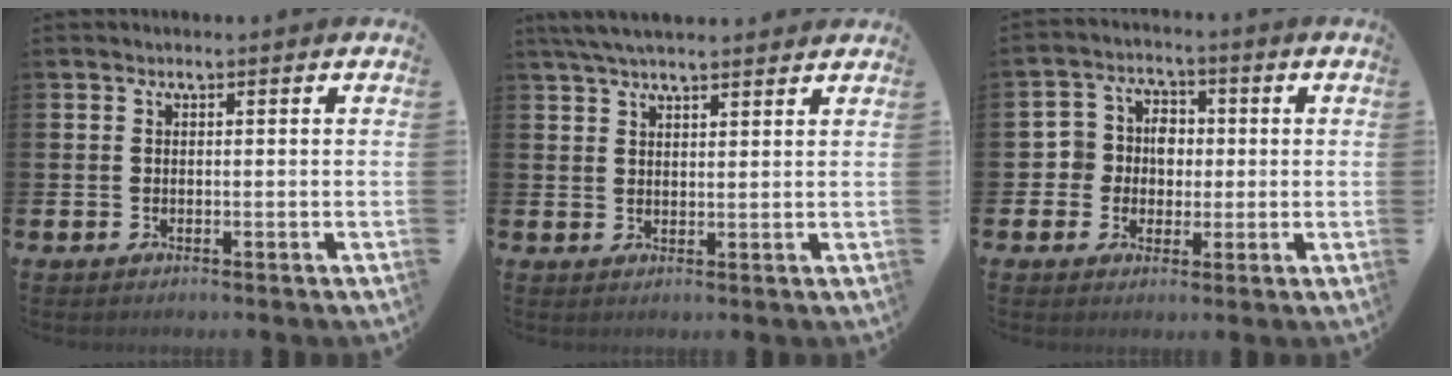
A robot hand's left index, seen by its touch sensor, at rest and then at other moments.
{"total": 4.7, "force": [4.2, 0.8, 1.9], "torque": [-0.043, -0.008, 0.077]}
{"total": 4.9, "force": [0.1, 4.7, 1.4], "torque": [-0.045, 0.016, -0.003]}